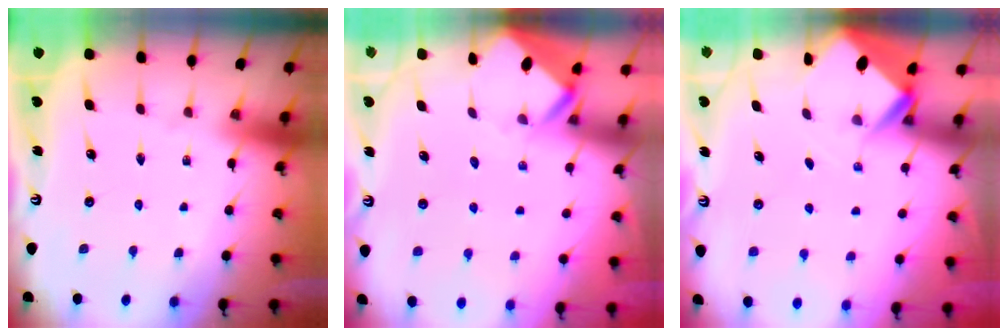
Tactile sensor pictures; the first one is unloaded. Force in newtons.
{"total": 4.0, "press": 4.0, "slide": 0.3}
{"total": 2.6, "press": 2.6, "slide": 0.2}